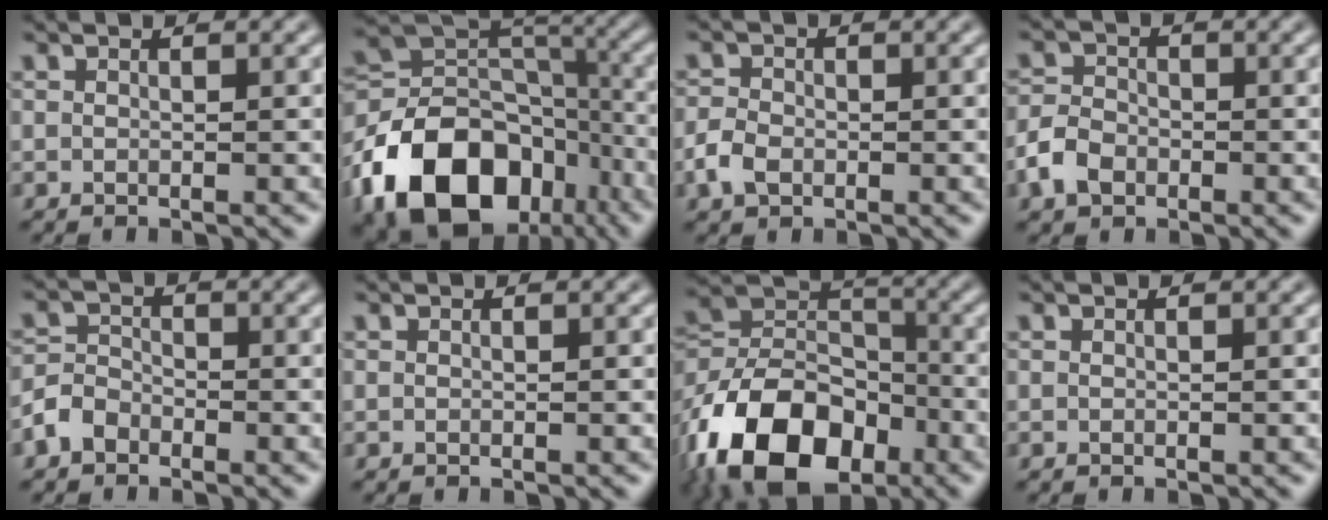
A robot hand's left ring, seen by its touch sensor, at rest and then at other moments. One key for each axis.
{"total": 14.5, "fx": -7.3, "fy": 9.7, "fz": 7.9, "tx": -0.154, "ty": 0.003, "tz": -0.135}
{"total": 2.4, "fx": -1.0, "fy": 1.8, "fz": 1.3, "tx": -0.025, "ty": 0.000, "tz": -0.026}
{"total": 3.2, "fx": -1.5, "fy": 2.3, "fz": 1.6, "tx": -0.032, "ty": 0.002, "tz": -0.036}
{"total": 2.5, "fx": -1.6, "fy": 1.7, "fz": 0.8, "tx": -0.013, "ty": 0.008, "tz": -0.041}
{"total": 0.0}
{"total": 14.2, "fx": -7.6, "fy": 8.9, "fz": 8.0, "tx": -0.170, "ty": 0.003, "tz": -0.147}
{"total": 0.0}